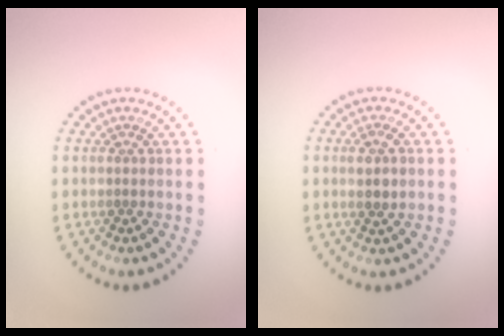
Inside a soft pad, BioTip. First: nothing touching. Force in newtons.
{"total": 1.5, "press": 1.5, "slide": 0.5}